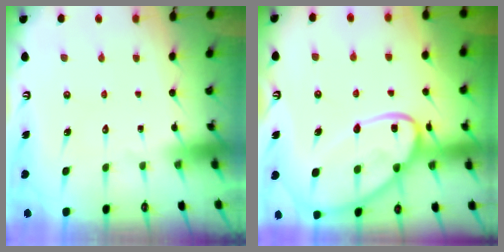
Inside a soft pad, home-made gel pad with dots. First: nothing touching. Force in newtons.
{"total": 17.0, "press": 16.9, "slide": 1.4}